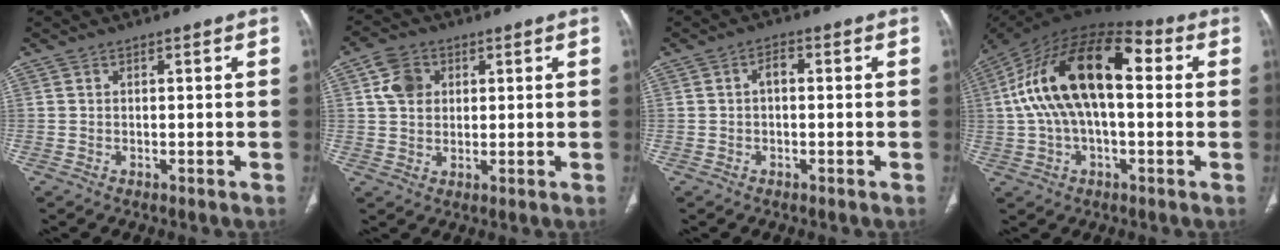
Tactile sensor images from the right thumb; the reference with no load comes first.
{"total": 6.2, "force": [1.9, 4.8, 3.3], "torque": [-0.045, -0.001, 0.034]}
{"total": 2.4, "force": [0.1, 1.4, 2.0], "torque": [-0.030, 0.012, -0.004]}
{"total": 21.4, "force": [2.9, 10.9, 18.2], "torque": [-0.329, 0.047, 0.035]}